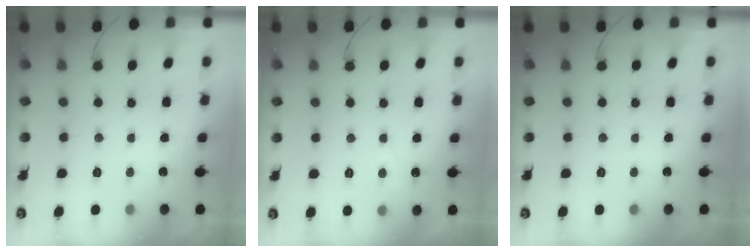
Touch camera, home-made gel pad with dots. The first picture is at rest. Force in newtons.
{"total": 2.1, "press": 2.1, "slide": 0.4}
{"total": 0.0}